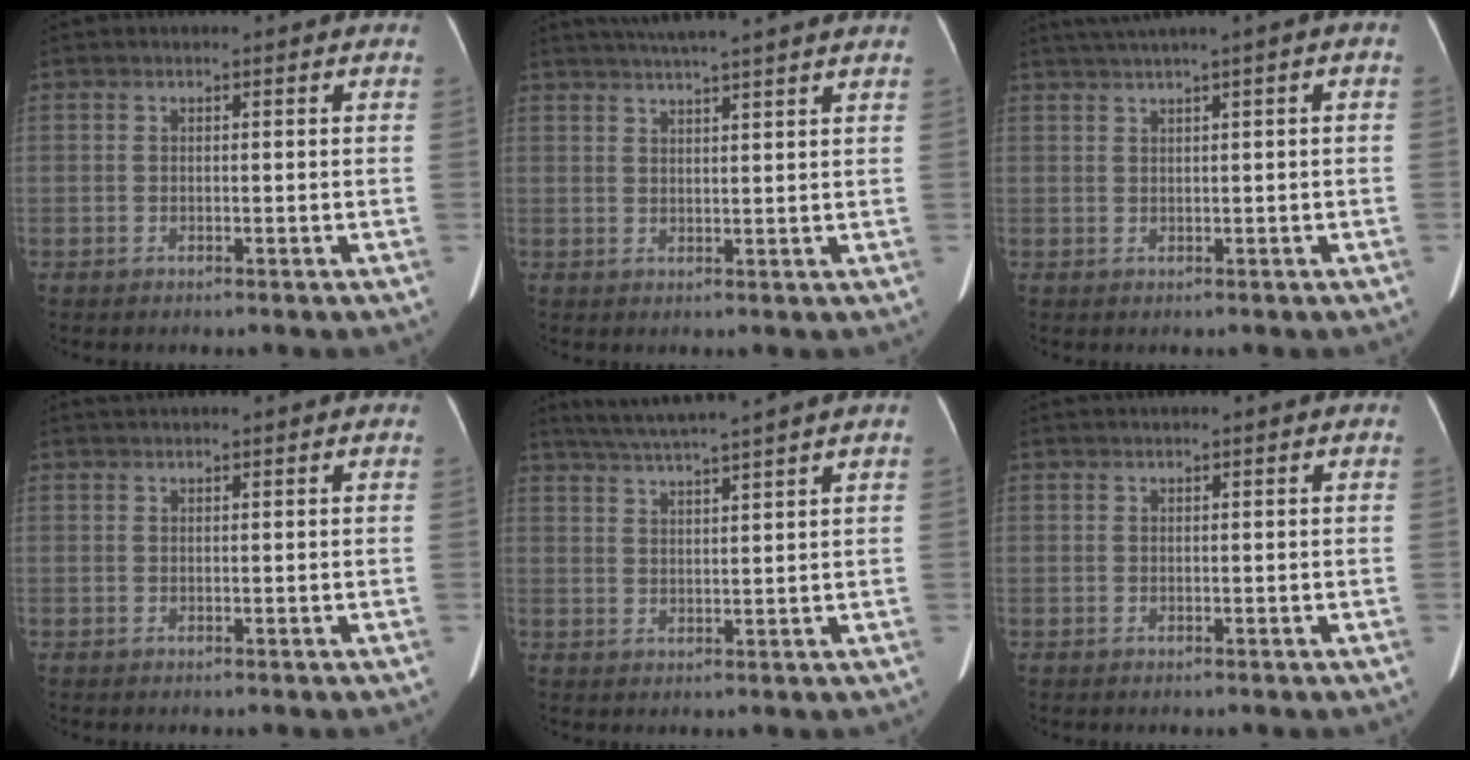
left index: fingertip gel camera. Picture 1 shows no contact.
{"total": 10.5, "force": [9.1, -0.8, 5.3], "torque": [-0.085, 0.029, 0.117]}
{"total": 3.7, "force": [1.9, -0.3, 3.2], "torque": [-0.063, 0.021, 0.040]}
{"total": 2.2, "force": [2.0, -0.3, 0.7], "torque": [-0.007, 0.028, 0.041]}
{"total": 8.5, "force": [7.3, -1.8, 4.0], "torque": [-0.069, 0.016, 0.114]}
{"total": 1.1, "force": [0.9, -0.2, 0.5], "torque": [-0.007, 0.019, 0.024]}